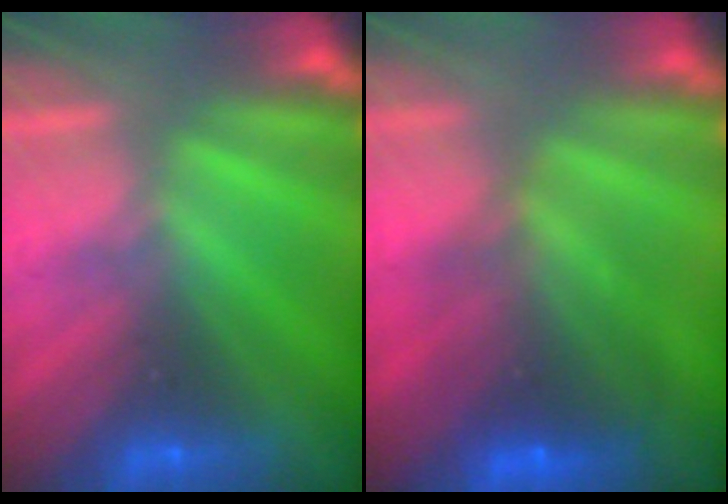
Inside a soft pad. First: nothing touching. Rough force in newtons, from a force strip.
{"total": 7.4}